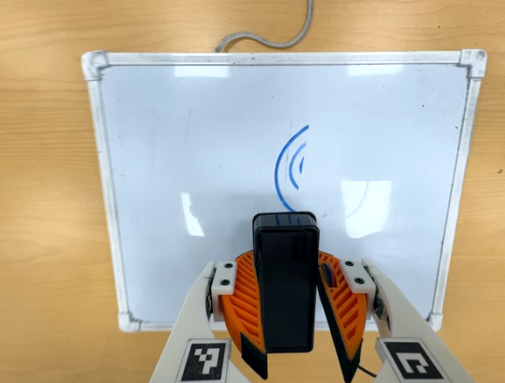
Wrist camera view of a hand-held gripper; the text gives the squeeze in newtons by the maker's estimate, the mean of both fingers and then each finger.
{"total": 8.8, "left": 8.8, "right": 8.8}